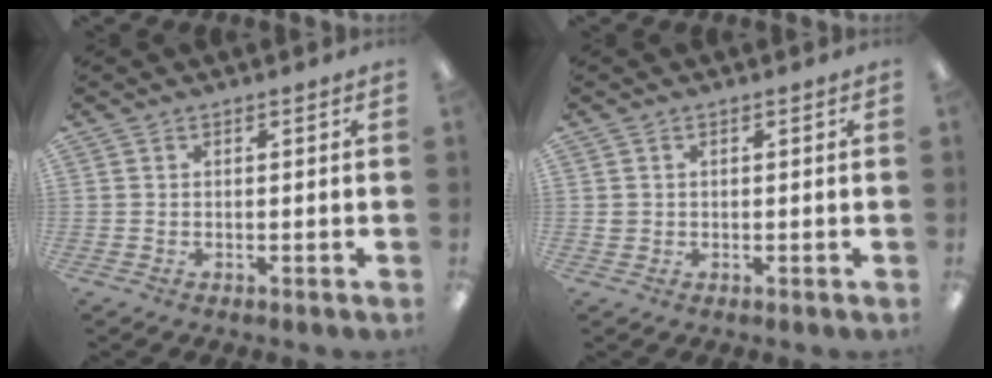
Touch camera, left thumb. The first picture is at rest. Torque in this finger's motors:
{"motor_torque": [-0.31, 0.15, -0.02, -0.30, 0.00]}